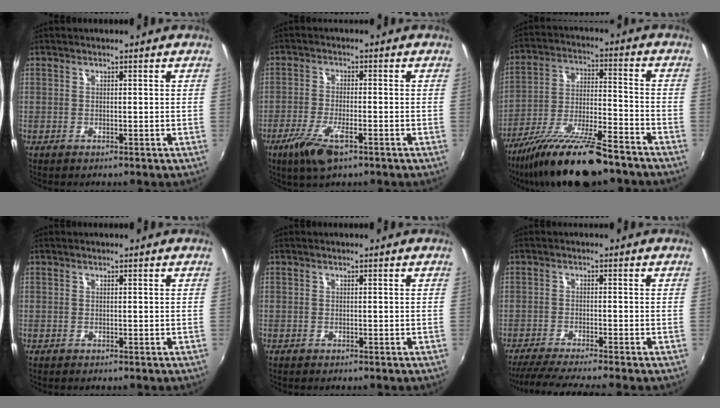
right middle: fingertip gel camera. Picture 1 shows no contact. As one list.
[{"total": 7.5, "force": [-4.4, 2.1, 5.8], "torque": [-0.134, -0.016, -0.081]}, {"total": 17.9, "force": [-13.9, 3.3, 10.9], "torque": [-0.212, -0.031, -0.235]}, {"total": 0.0}, {"total": 0.6, "force": [-0.4, 0.4, 0.0], "torque": [-0.001, 0.002, -0.008]}, {"total": 9.0, "force": [-7.9, -1.0, 4.1], "torque": [-0.096, -0.022, -0.133]}]